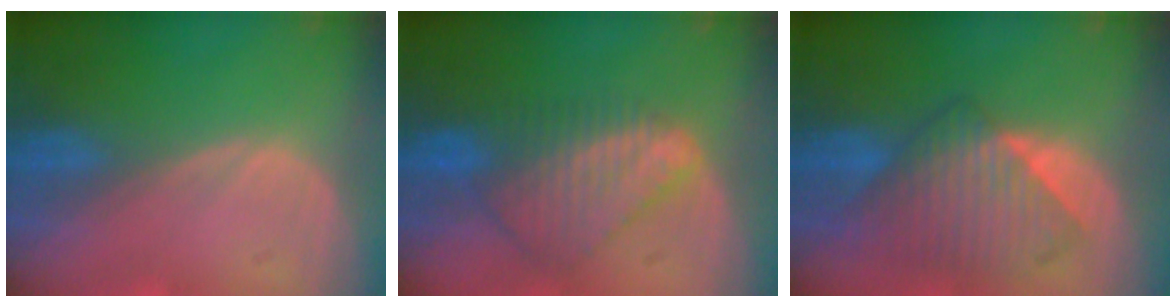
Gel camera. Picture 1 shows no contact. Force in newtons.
{"total": 8.5, "press": 7.5, "slide": 4.1}
{"total": 8.4, "press": 8.2, "slide": 2.1}